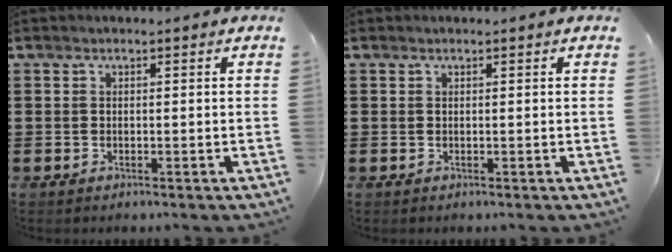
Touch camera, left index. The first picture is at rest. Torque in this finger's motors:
{"motor_torque": [0.30, 0.39, -0.02, 0.01]}